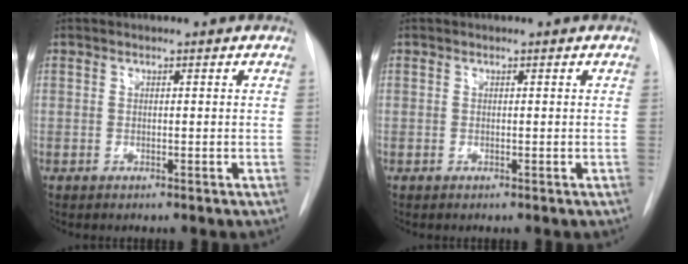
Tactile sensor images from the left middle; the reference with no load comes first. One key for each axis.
{"total": 0.0}